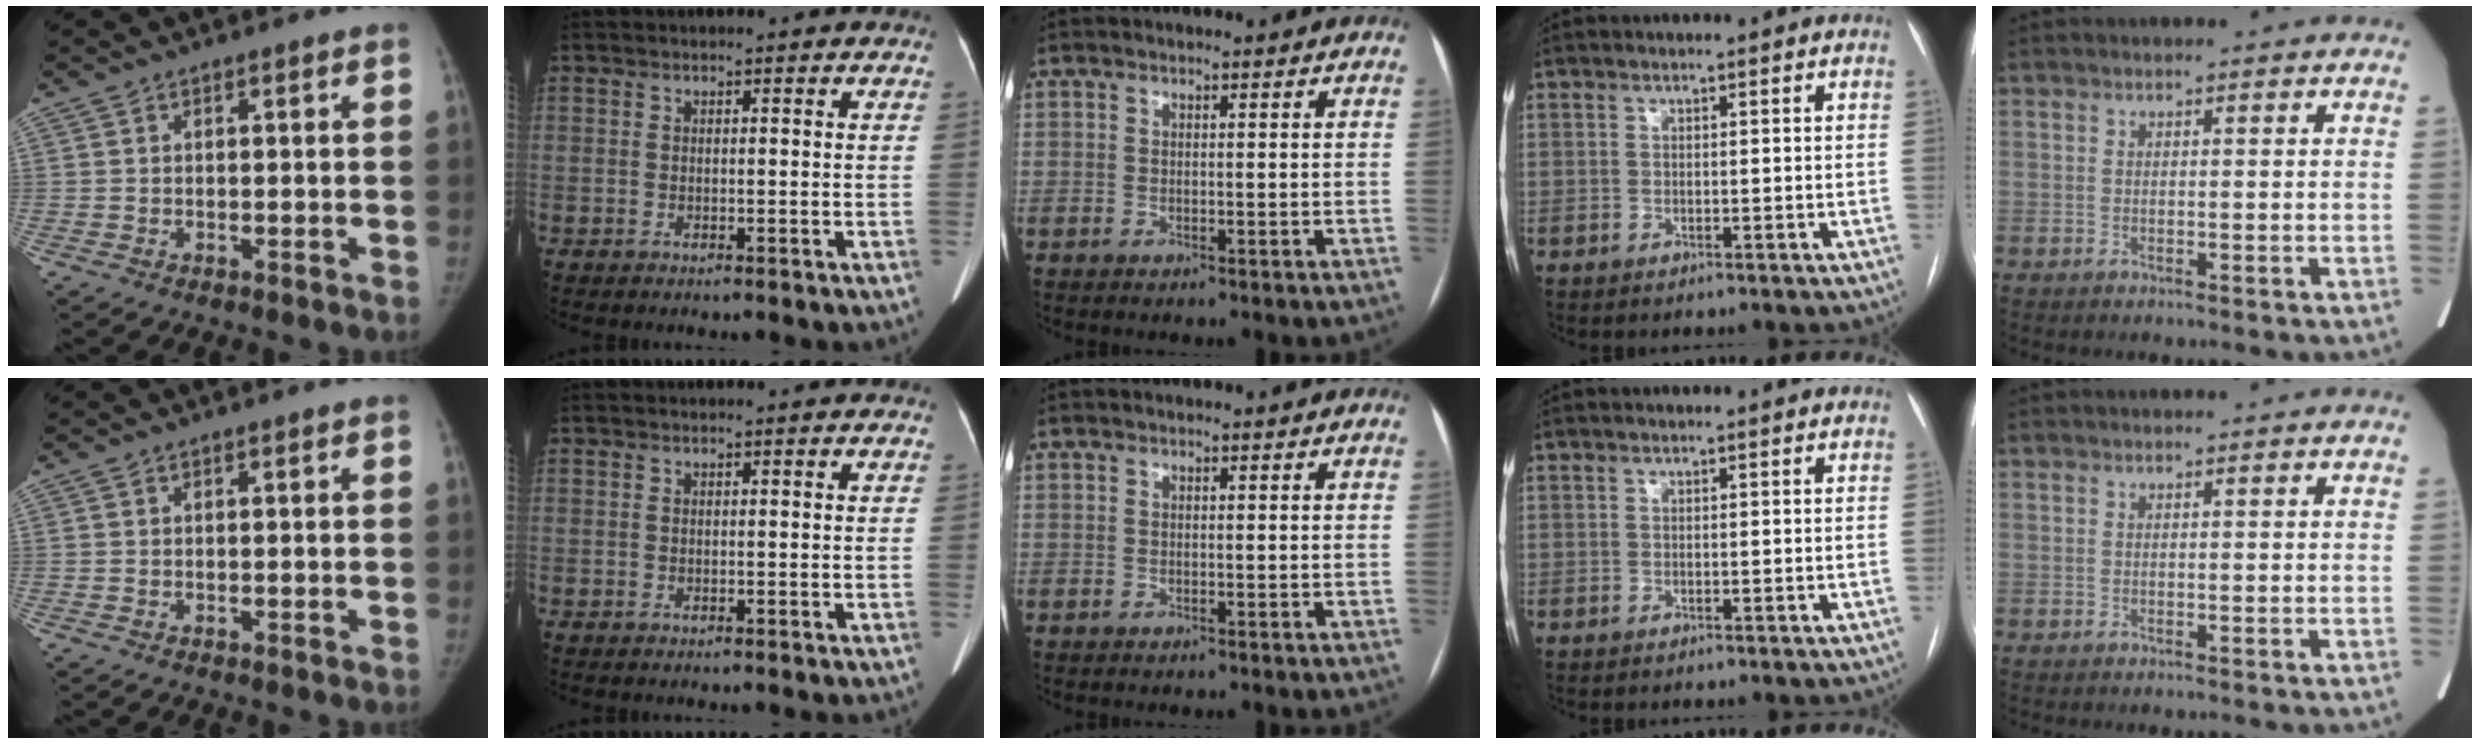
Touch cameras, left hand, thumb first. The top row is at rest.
{}